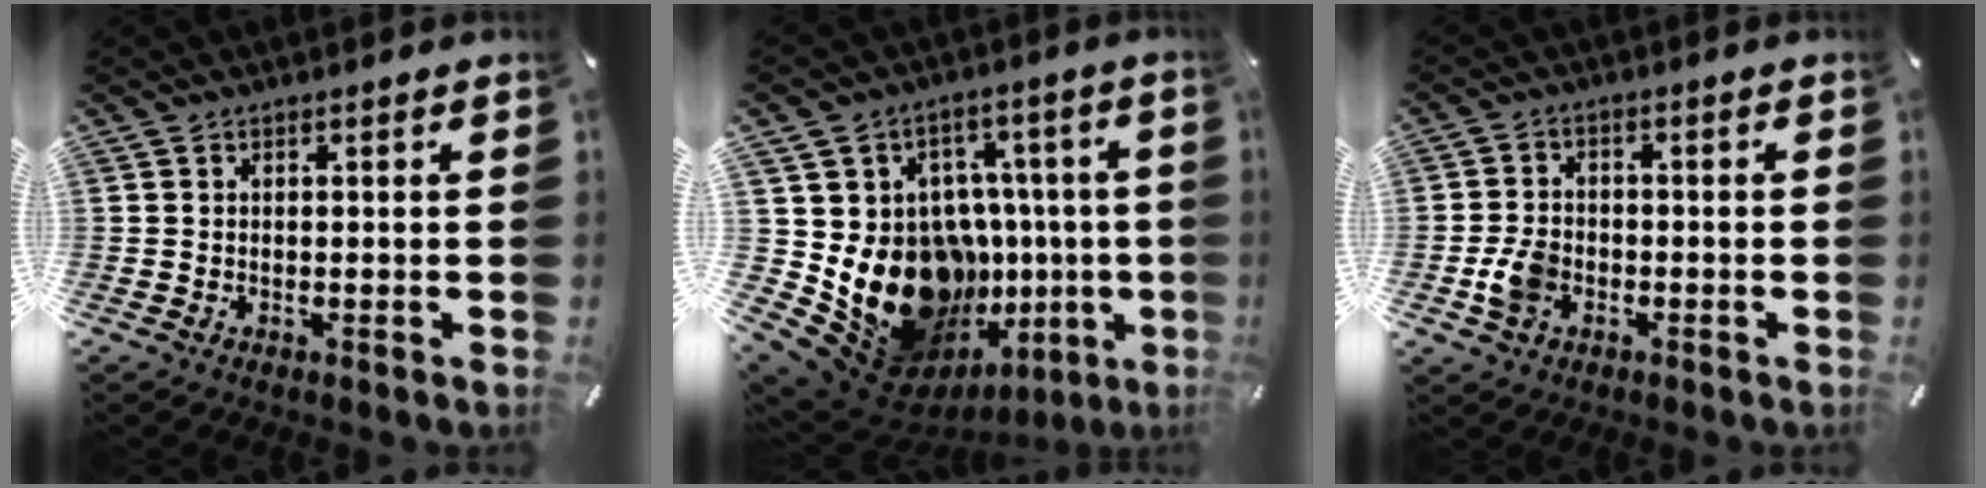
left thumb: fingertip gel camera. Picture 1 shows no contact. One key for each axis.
{"total": 21.2, "fx": -4.6, "fy": 17.0, "fz": 11.7, "tx": -0.184, "ty": -0.004, "tz": -0.032}
{"total": 6.1, "fx": -2.0, "fy": 4.6, "fz": 3.4, "tx": -0.082, "ty": 0.005, "tz": -0.038}